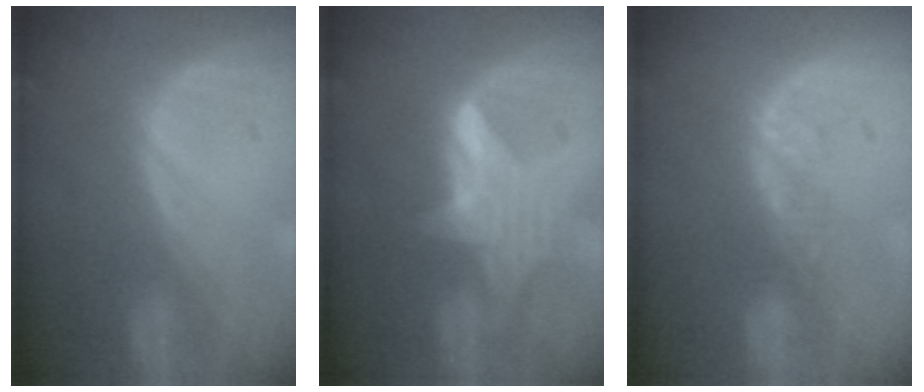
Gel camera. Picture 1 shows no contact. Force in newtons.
{"total": 6.0, "press": 6.0, "slide": 0.7}
{"total": 2.9, "press": 2.3, "slide": 1.8}